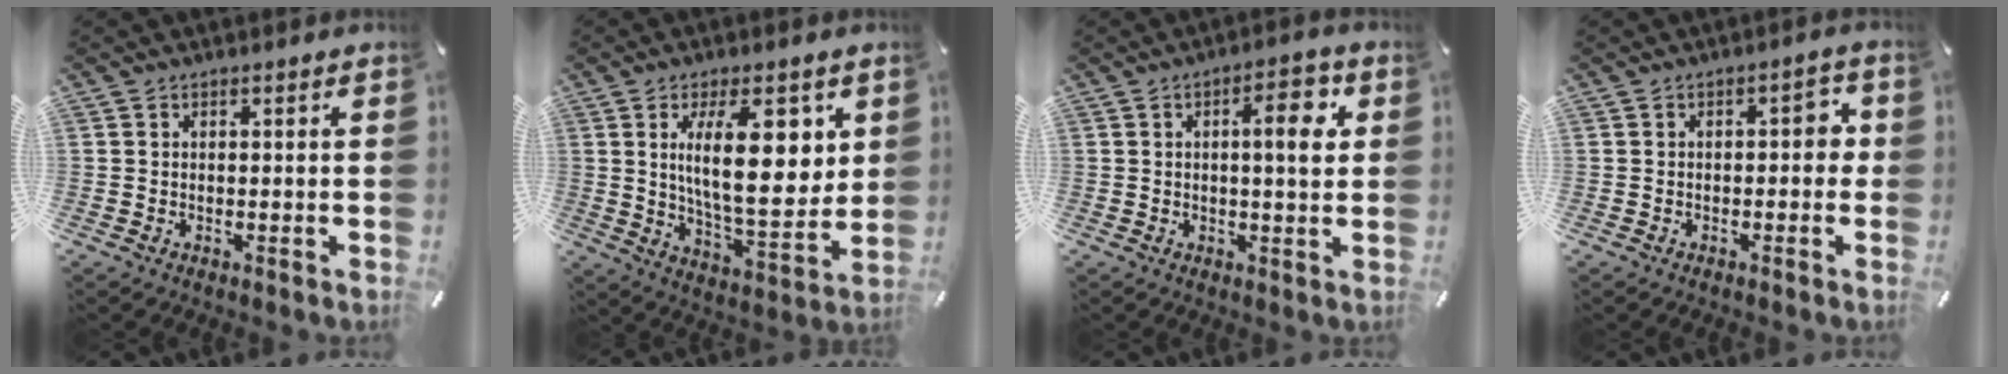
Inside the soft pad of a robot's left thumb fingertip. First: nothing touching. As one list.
[{"total": 17.8, "force": [5.4, 7.2, 15.3], "torque": [-0.256, -0.014, 0.080]}, {"total": 7.8, "force": [2.0, 2.4, 7.1], "torque": [-0.101, -0.007, 0.022]}, {"total": 3.5, "force": [-0.8, 2.0, 2.8], "torque": [-0.036, 0.010, -0.023]}]